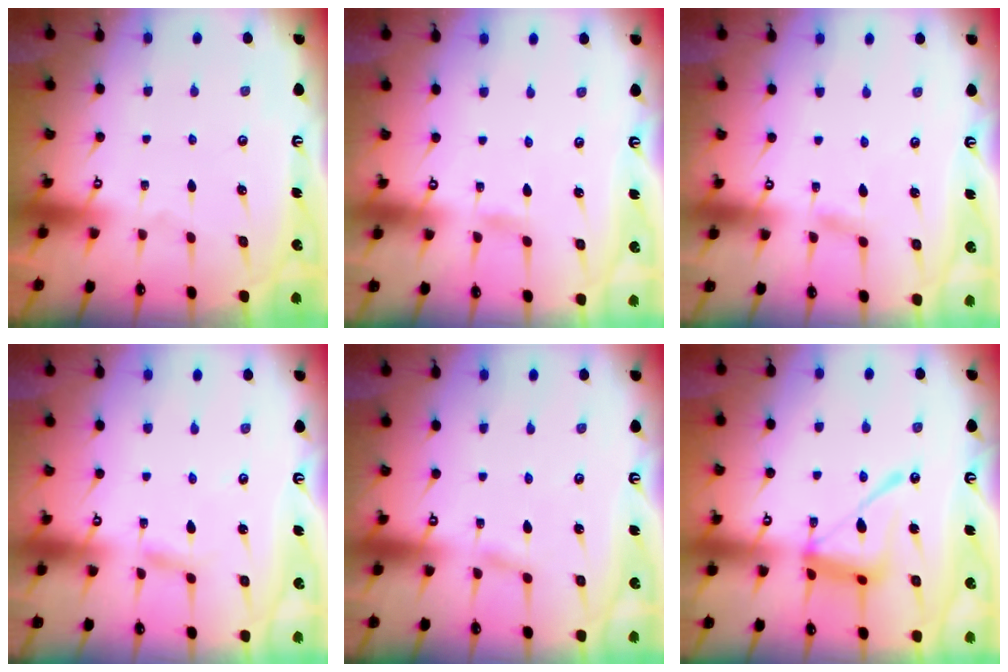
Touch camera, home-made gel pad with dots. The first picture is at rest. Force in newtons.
{"total": 1.2, "press": 1.1, "slide": 0.2}
{"total": 3.0, "press": 3.0, "slide": 0.4}
{"total": 2.3, "press": 2.3, "slide": 0.3}
{"total": 1.6, "press": 1.6, "slide": 0.2}
{"total": 14.3, "press": 14.2, "slide": 1.3}